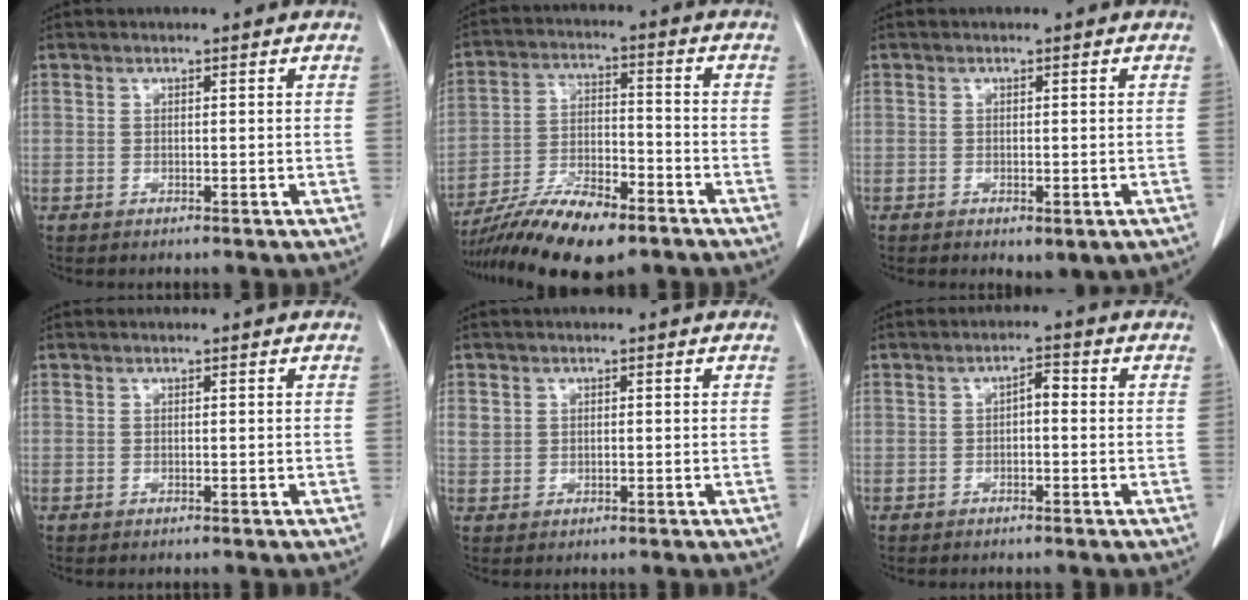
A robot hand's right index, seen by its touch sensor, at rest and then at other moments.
{"total": 14.2, "force": [-10.4, 3.9, 8.8], "torque": [-0.161, -0.011, -0.184]}
{"total": 3.3, "force": [-1.8, 1.6, 2.3], "torque": [-0.028, -0.006, -0.015]}
{"total": 0.0}
{"total": 2.0, "force": [0.6, 1.8, 0.7], "torque": [-0.015, 0.009, 0.016]}
{"total": 2.2, "force": [-0.2, 0.9, 2.0], "torque": [-0.028, 0.008, -0.005]}